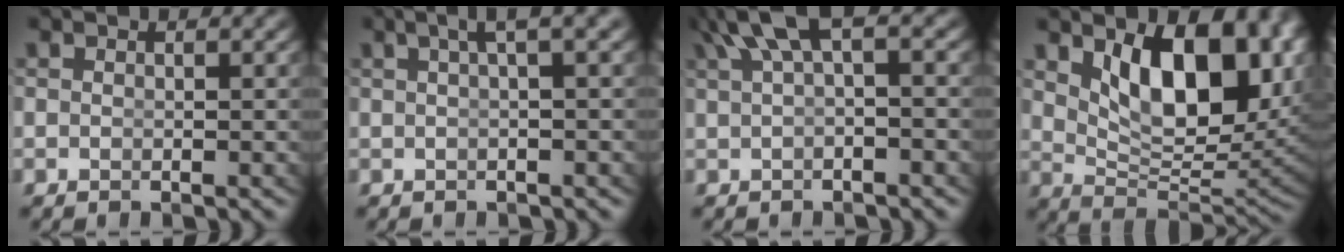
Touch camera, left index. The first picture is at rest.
{"total": 4.7, "force": [2.4, 0.9, 3.9], "torque": [-0.038, 0.029, 0.028]}
{"total": 4.0, "force": [1.9, 1.0, 3.4], "torque": [-0.061, 0.007, 0.036]}
{"total": 12.6, "force": [3.5, 6.2, 10.4], "torque": [-0.146, -0.017, 0.066]}